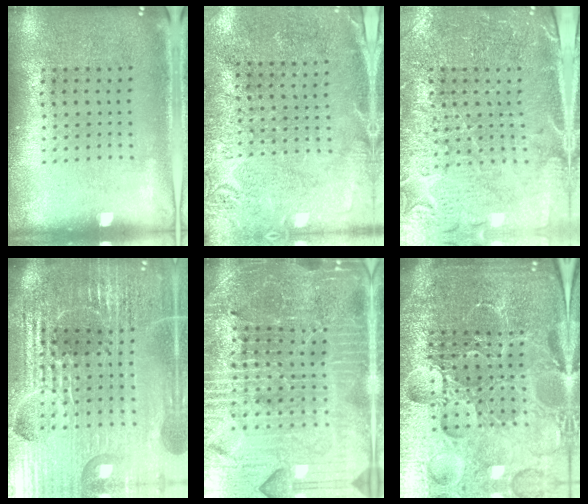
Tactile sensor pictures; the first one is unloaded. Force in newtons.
{"total": 2.8, "press": 2.6, "slide": 0.9}
{"total": 3.3, "press": 3.2, "slide": 0.9}
{"total": 6.5, "press": 5.7, "slide": 3.1}
{"total": 5.2, "press": 4.8, "slide": 1.8}
{"total": 6.7, "press": 5.9, "slide": 3.2}